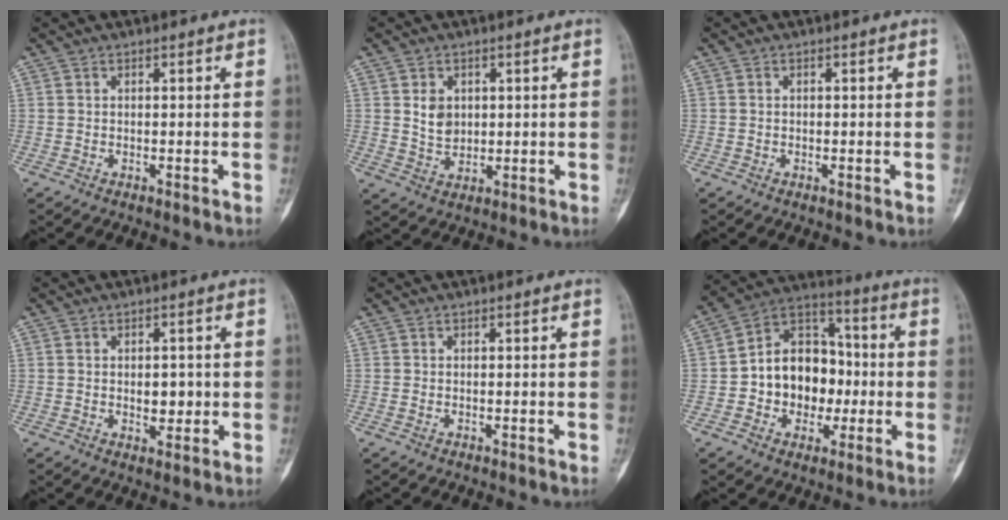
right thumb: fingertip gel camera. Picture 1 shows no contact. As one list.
[{"total": 4.7, "force": [1.1, 3.7, 2.7], "torque": [-0.026, -0.010, 0.025]}, {"total": 0.0}, {"total": 3.6, "force": [-0.1, 2.3, 2.7], "torque": [-0.020, -0.001, 0.002]}, {"total": 0.0}, {"total": 15.2, "force": [-1.6, 11.8, 9.4], "torque": [-0.093, 0.039, -0.031]}]